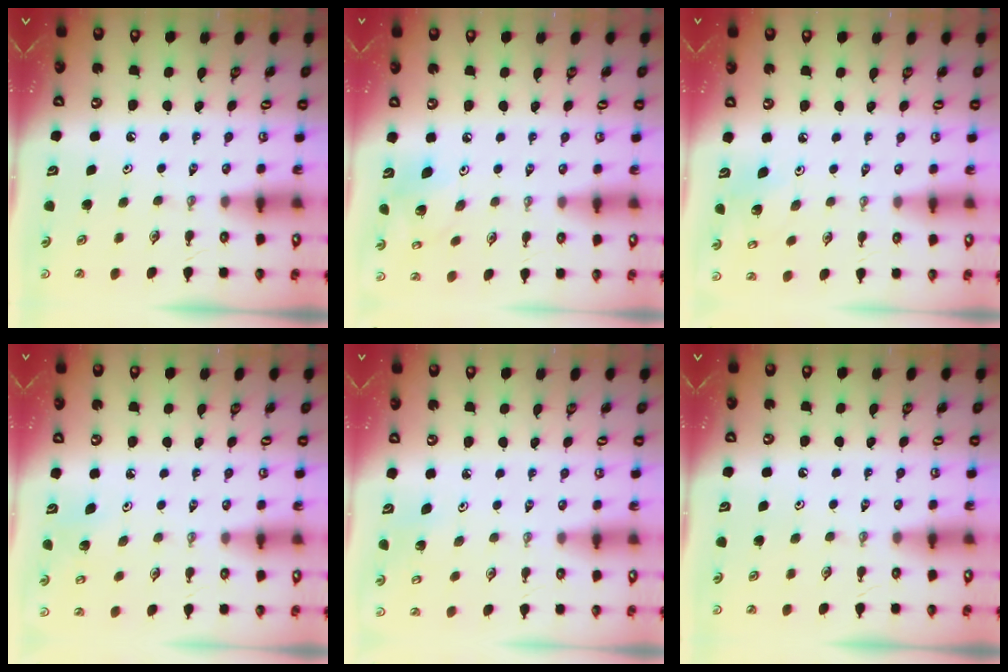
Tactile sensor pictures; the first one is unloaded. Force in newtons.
{"total": 9.1, "press": 8.7, "slide": 2.6}
{"total": 6.1, "press": 5.6, "slide": 2.4}
{"total": 4.5, "press": 4.4, "slide": 1.2}
{"total": 2.8, "press": 2.7, "slide": 0.5}
{"total": 0.0}